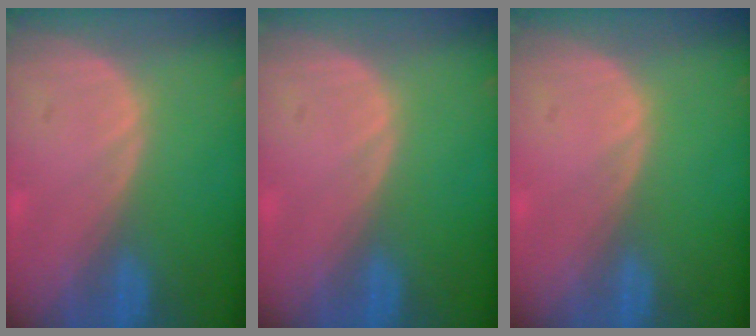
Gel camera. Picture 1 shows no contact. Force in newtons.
{"total": 0.0}
{"total": 0.0}